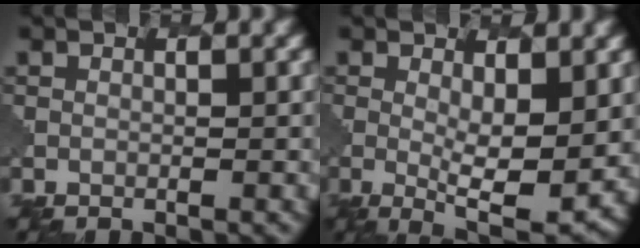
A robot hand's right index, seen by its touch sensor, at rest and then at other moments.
{"total": 5.8, "force": [0.5, 1.8, 5.5], "torque": [-0.090, -0.017, 0.015]}